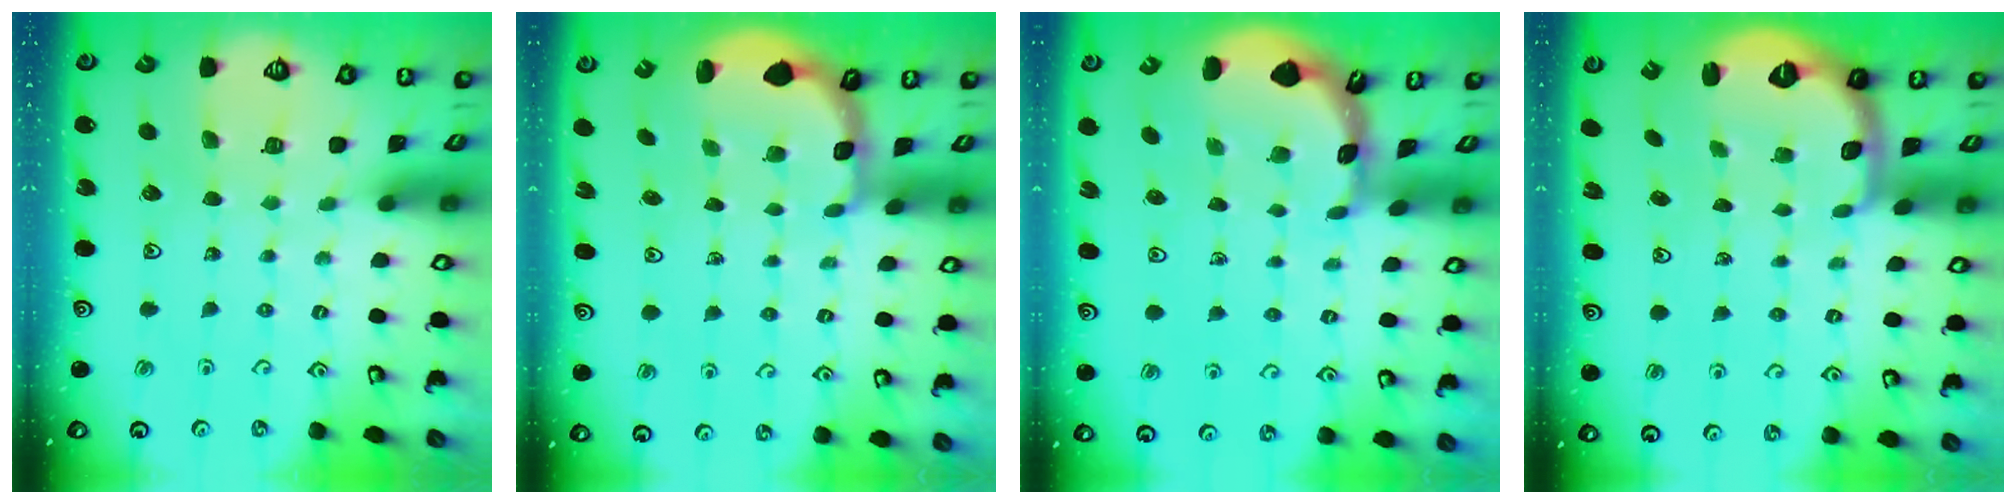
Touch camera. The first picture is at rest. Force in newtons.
{"total": 2.9, "press": 2.5, "slide": 1.4}
{"total": 1.7, "press": 1.7, "slide": 0.1}
{"total": 2.6, "press": 1.6, "slide": 2.1}